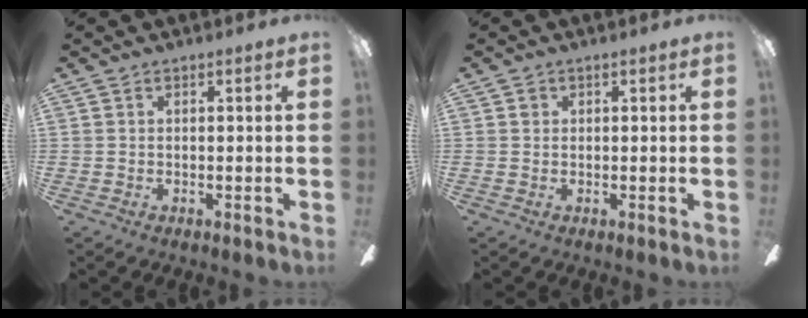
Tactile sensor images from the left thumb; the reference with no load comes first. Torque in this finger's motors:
{"motor_torque": [0.24, 0.16, 0.50, -0.24, 0.00]}